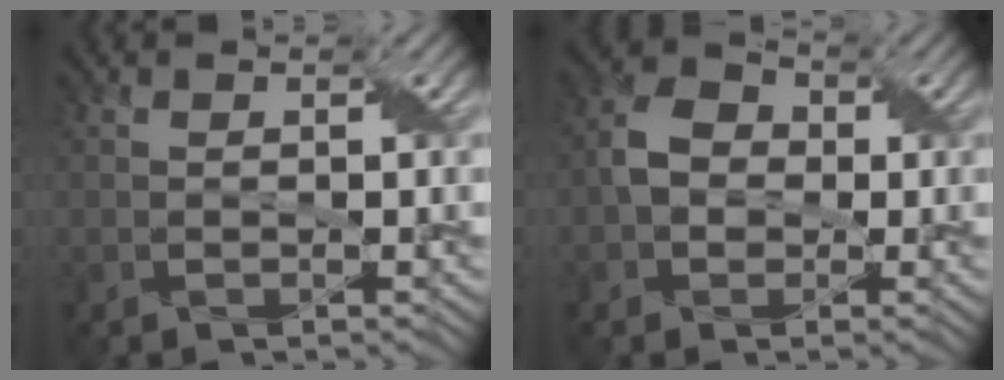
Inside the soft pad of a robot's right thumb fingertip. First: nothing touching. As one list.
[{"total": 4.3, "force": [-0.4, 3.6, 2.2], "torque": [-0.049, 0.009, -0.017]}]